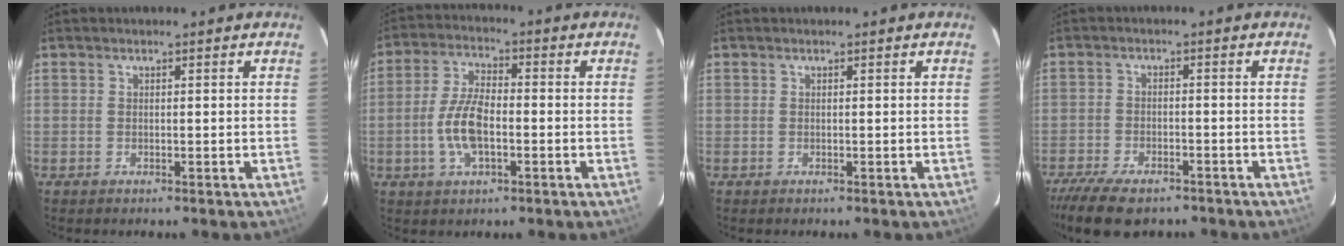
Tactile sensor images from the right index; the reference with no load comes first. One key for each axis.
{"total": 8.7, "fx": -2.2, "fy": 3.8, "fz": 7.5, "tx": -0.159, "ty": 0.005, "tz": -0.041}
{"total": 0.0}
{"total": 11.0, "fx": -8.7, "fy": 4.0, "fz": 5.4, "tx": -0.134, "ty": -0.031, "tz": -0.150}